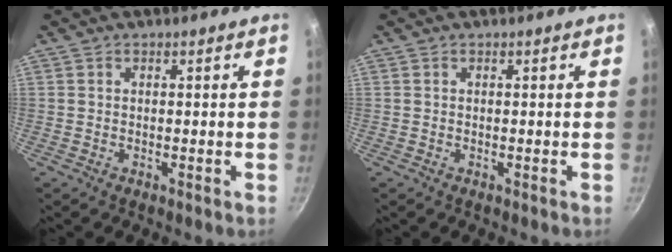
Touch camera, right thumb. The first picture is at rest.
{"total": 0.0}